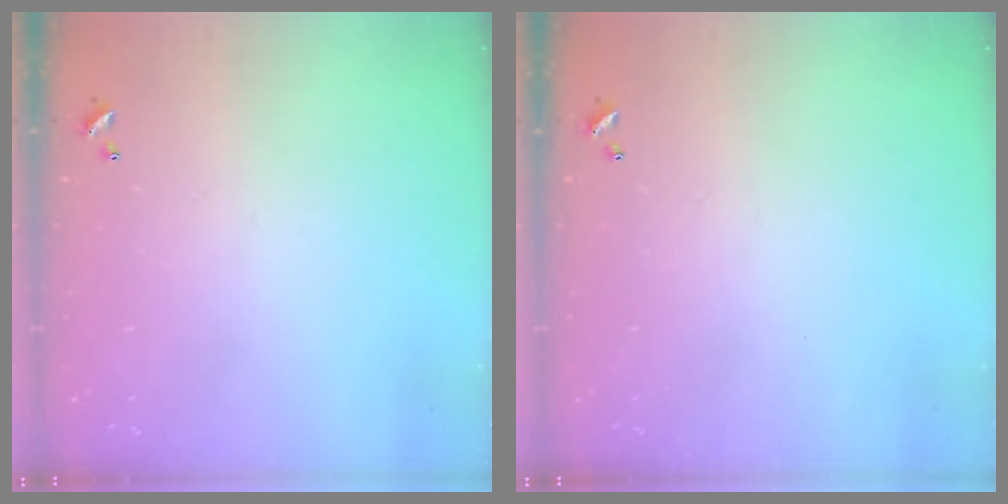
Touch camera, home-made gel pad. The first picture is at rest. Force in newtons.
{"total": 0.0}